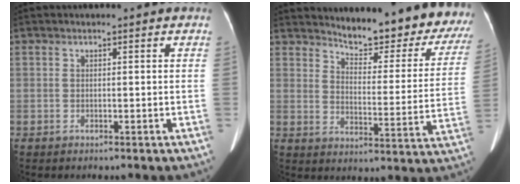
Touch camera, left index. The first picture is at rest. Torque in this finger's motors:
{"motor_torque": [0.36, -1.37, 0.64, 0.06]}